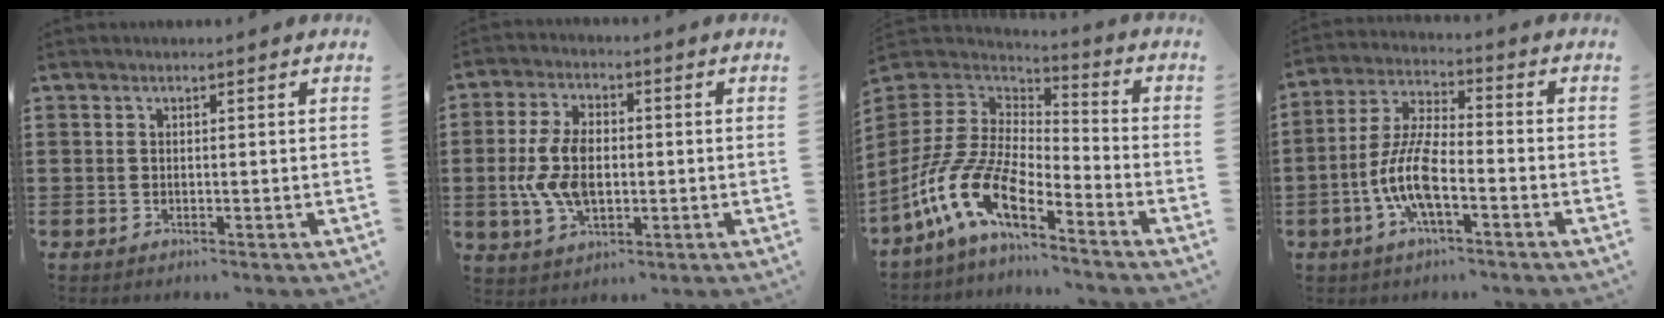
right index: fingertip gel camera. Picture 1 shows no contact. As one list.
[{"total": 8.7, "force": [-0.6, 5.1, 7.0], "torque": [-0.169, 0.003, -0.019]}, {"total": 12.1, "force": [-7.4, 4.8, 8.2], "torque": [-0.208, -0.006, -0.156]}, {"total": 8.8, "force": [-3.2, 2.8, 7.7], "torque": [-0.184, -0.009, -0.067]}]